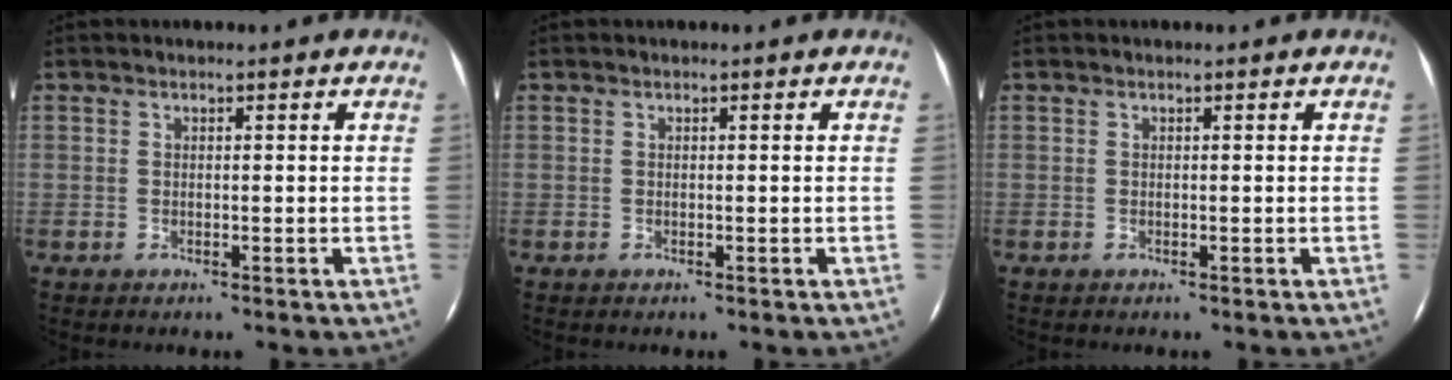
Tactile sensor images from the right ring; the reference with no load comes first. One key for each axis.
{"total": 0.0}
{"total": 0.0}